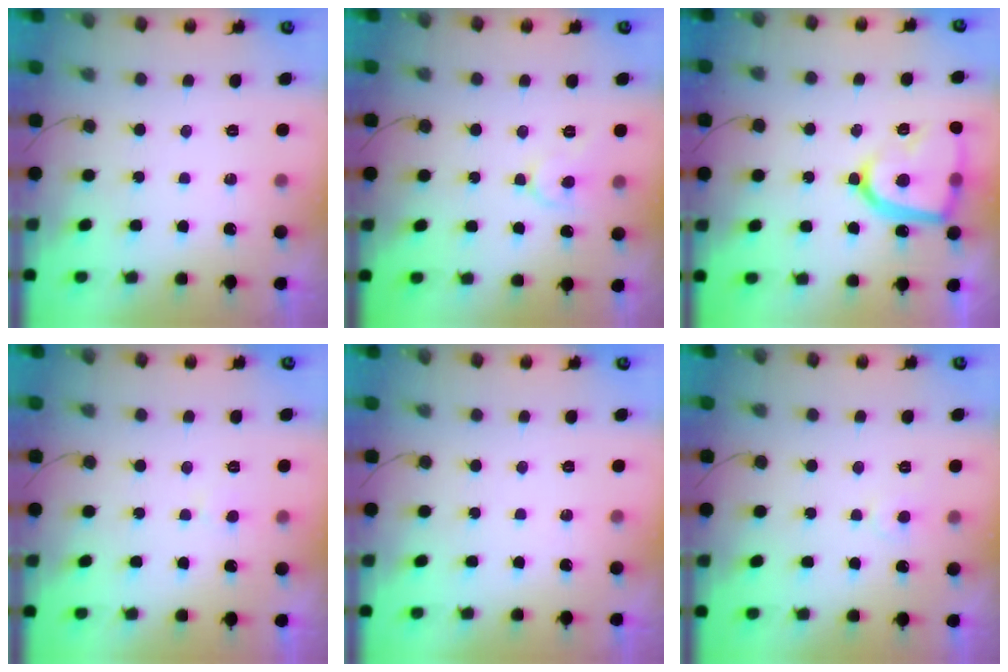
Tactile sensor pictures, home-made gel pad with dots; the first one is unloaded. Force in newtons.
{"total": 6.3, "press": 6.3, "slide": 0.7}
{"total": 17.9, "press": 17.8, "slide": 1.6}
{"total": 3.2, "press": 3.2, "slide": 0.3}
{"total": 0.0}
{"total": 4.1, "press": 4.1, "slide": 0.5}